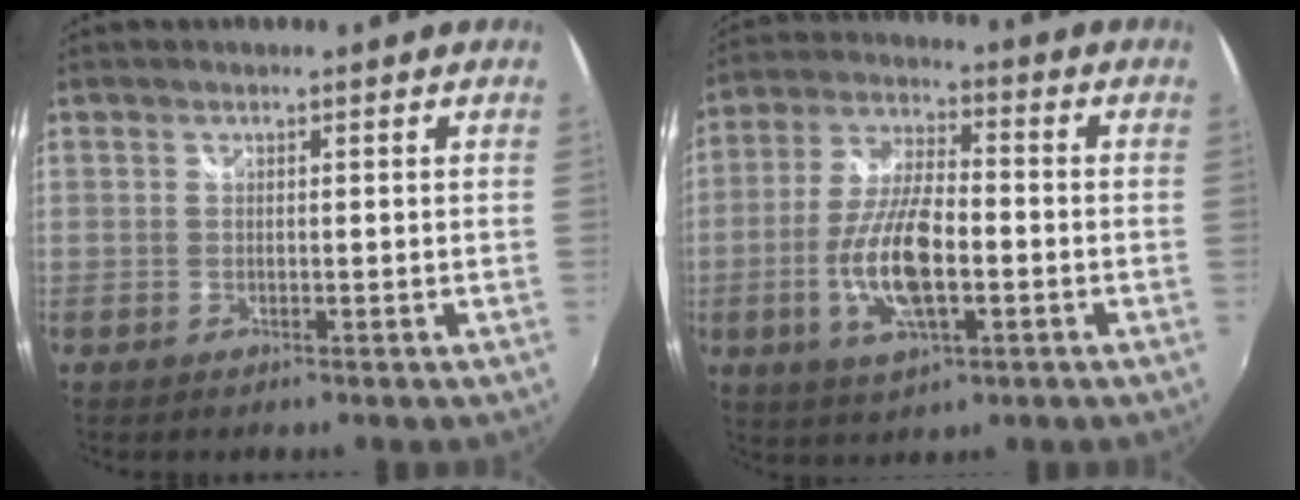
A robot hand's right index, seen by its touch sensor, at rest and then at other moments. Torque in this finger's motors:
{"motor_torque": [2.02, -0.12, 0.77, 0.13]}